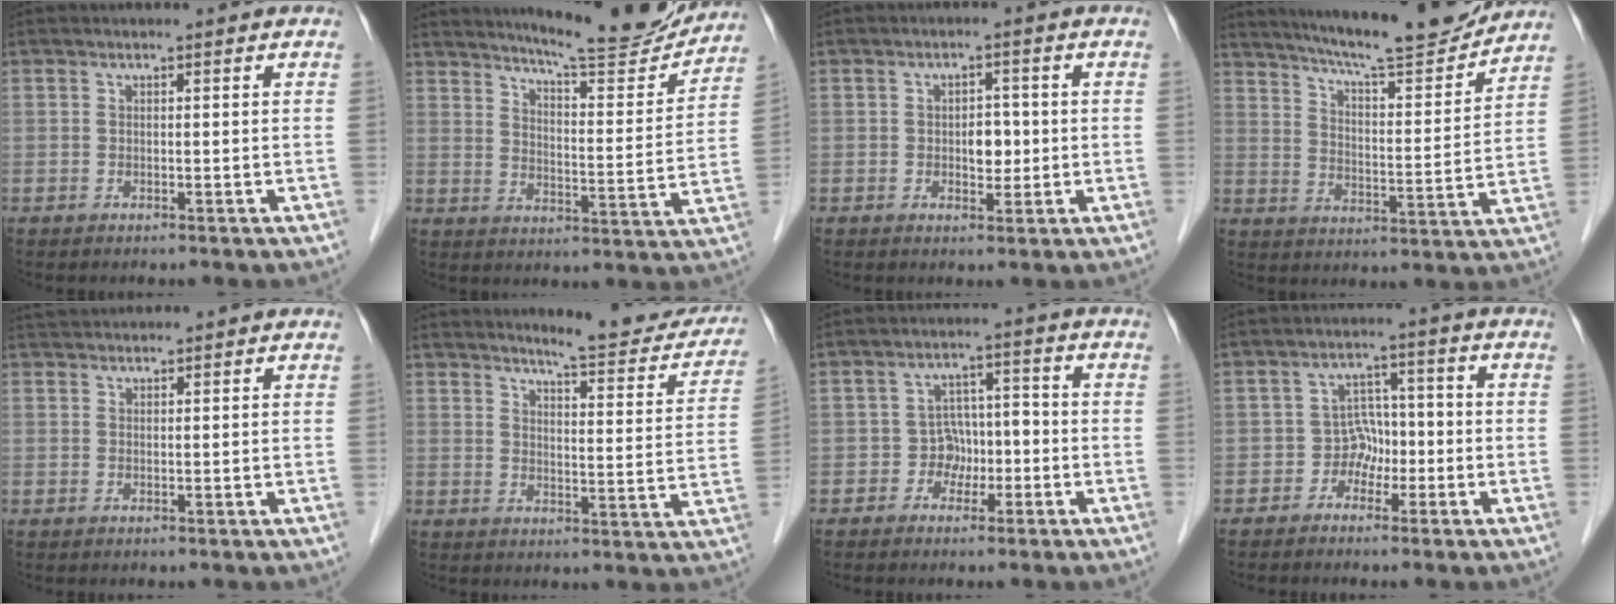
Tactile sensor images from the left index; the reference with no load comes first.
{"total": 15.8, "force": [14.9, 0.8, 5.1], "torque": [-0.079, -0.044, 0.199]}
{"total": 3.2, "force": [-0.2, 2.0, 2.4], "torque": [-0.033, 0.006, 0.001]}
{"total": 16.5, "force": [15.2, 0.8, 6.6], "torque": [-0.109, -0.013, 0.221]}
{"total": 3.3, "force": [3.2, 0.3, 0.7], "torque": [-0.012, 0.035, 0.059]}
{"total": 14.4, "force": [13.4, 1.8, 4.9], "torque": [-0.050, -0.045, 0.153]}
{"total": 4.0, "force": [-1.7, 3.3, 1.4], "torque": [-0.019, 0.015, -0.030]}
{"total": 3.6, "force": [-1.7, 3.0, 1.1], "torque": [-0.015, 0.012, -0.035]}